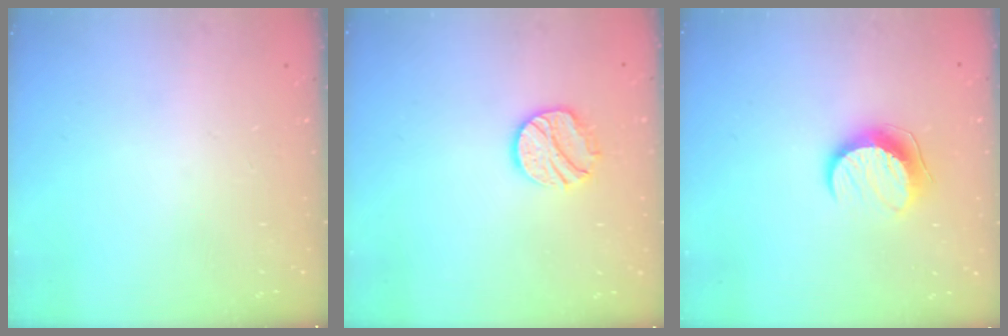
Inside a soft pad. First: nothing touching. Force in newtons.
{"total": 9.8, "press": 9.8, "slide": 0.6}
{"total": 9.5, "press": 9.5, "slide": 0.2}